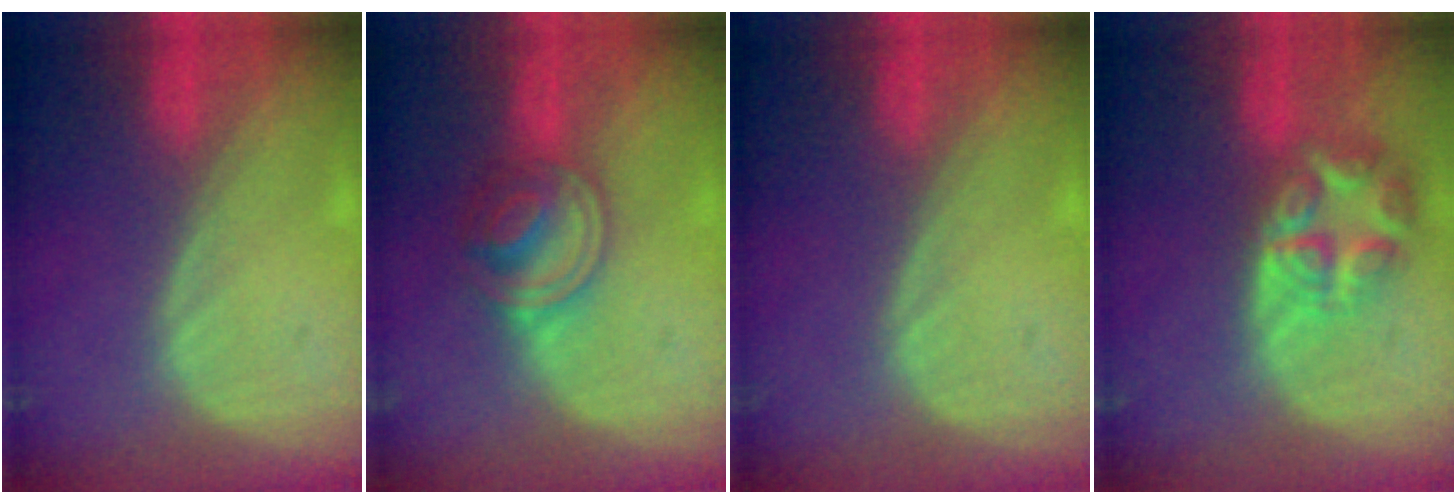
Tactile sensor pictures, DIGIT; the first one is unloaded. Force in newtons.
{"total": 5.7, "press": 5.7, "slide": 0.4}
{"total": 0.0}
{"total": 7.7, "press": 6.7, "slide": 3.7}